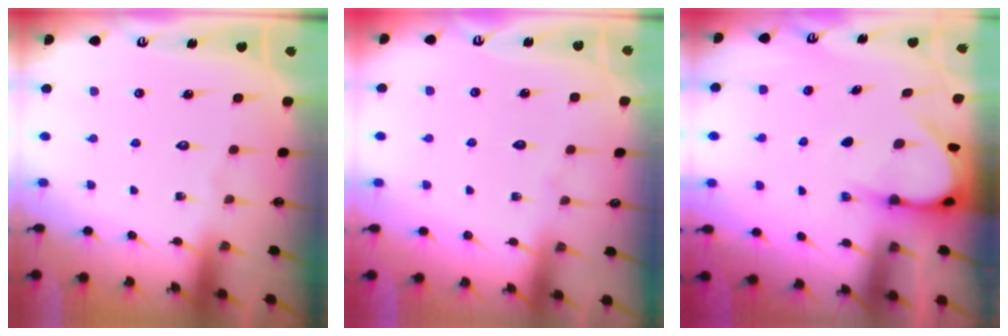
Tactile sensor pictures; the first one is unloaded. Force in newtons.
{"total": 3.6, "press": 3.6, "slide": 0.4}
{"total": 5.4, "press": 5.4, "slide": 0.5}